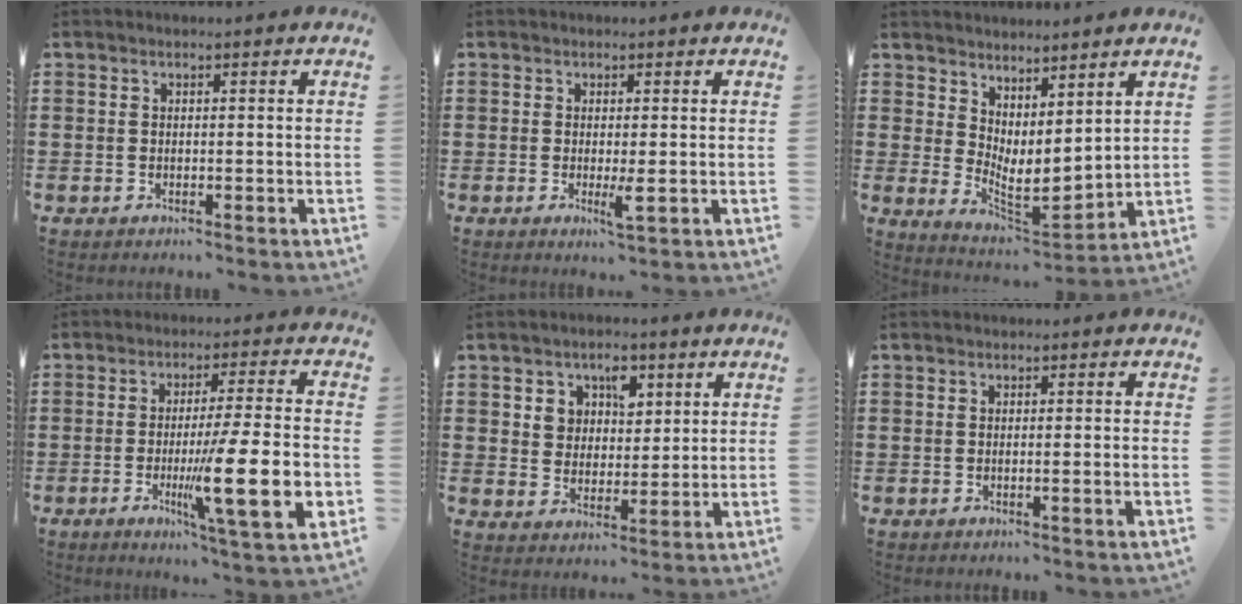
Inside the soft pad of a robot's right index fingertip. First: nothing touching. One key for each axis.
{"total": 2.7, "fx": -0.4, "fy": 0.4, "fz": 2.6, "tx": -0.053, "ty": -0.007, "tz": -0.008}
{"total": 4.9, "fx": 2.8, "fy": 2.3, "fz": 3.3, "tx": -0.072, "ty": -0.020, "tz": 0.056}
{"total": 15.2, "fx": -3.3, "fy": 2.2, "fz": 14.7, "tx": -0.234, "ty": -0.018, "tz": -0.054}
{"total": 4.9, "fx": 2.5, "fy": 3.9, "fz": 1.6, "tx": -0.044, "ty": 0.013, "tz": 0.043}
{"total": 0.8, "fx": -0.2, "fy": -0.3, "fz": 0.7, "tx": -0.011, "ty": -0.005, "tz": -0.004}